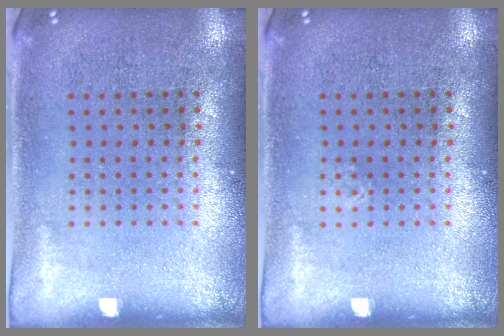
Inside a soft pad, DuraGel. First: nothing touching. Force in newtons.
{"total": 0.0}